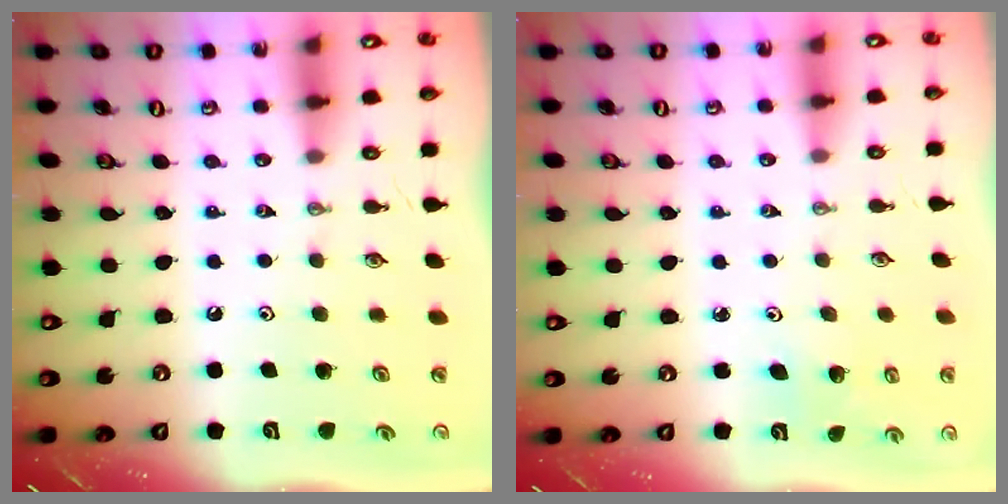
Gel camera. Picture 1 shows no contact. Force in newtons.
{"total": 2.8, "press": 2.8, "slide": 0.3}